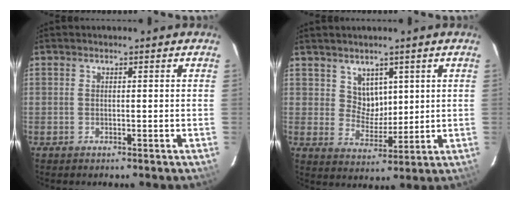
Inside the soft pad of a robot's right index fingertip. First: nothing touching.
{"total": 5.0, "force": [2.7, 4.0, 1.5], "torque": [-0.017, 0.003, 0.057]}